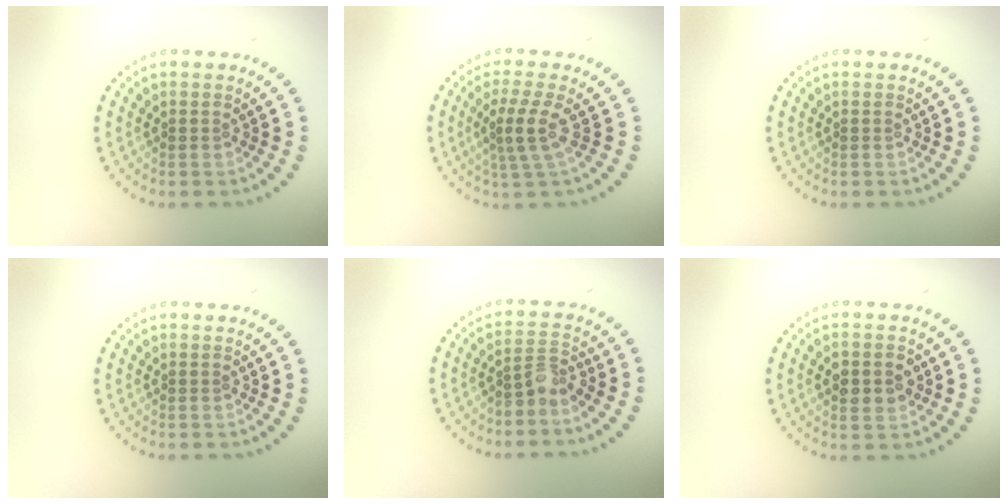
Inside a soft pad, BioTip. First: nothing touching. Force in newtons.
{"total": 3.0, "press": 2.2, "slide": 2.0}
{"total": 0.0}
{"total": 0.0}
{"total": 2.2, "press": 1.6, "slide": 1.5}
{"total": 2.9, "press": 2.9, "slide": 0.1}